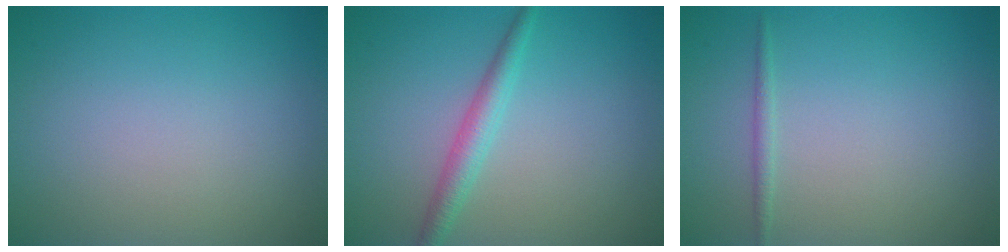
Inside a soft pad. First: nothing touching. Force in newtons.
{"total": 2.4, "press": 2.4, "slide": 0.1}
{"total": 0.8, "press": 0.8, "slide": 0.0}